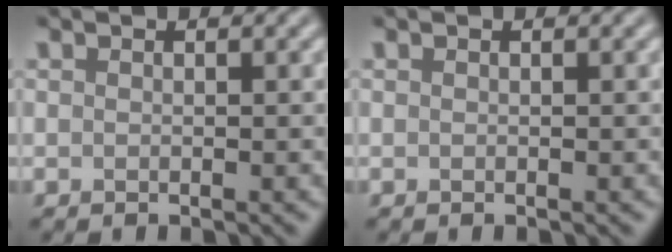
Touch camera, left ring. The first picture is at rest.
{"total": 0.0}